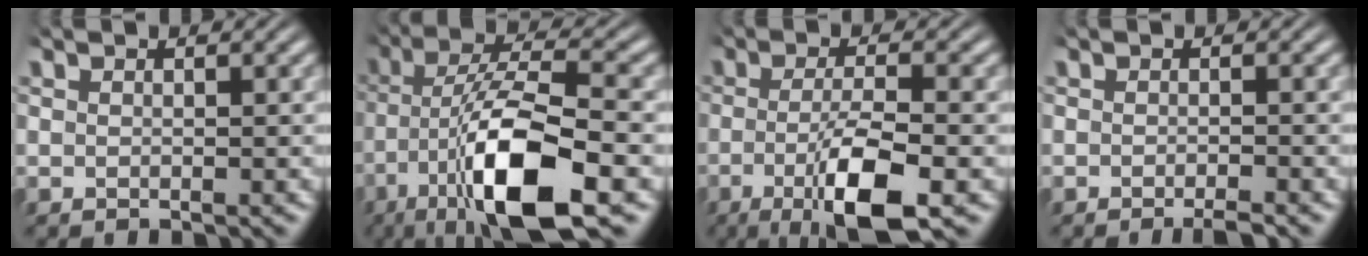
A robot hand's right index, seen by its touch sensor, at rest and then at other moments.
{"total": 9.6, "force": [-2.2, 3.2, 8.8], "torque": [-0.162, -0.020, -0.023]}
{"total": 7.0, "force": [-2.8, 1.4, 6.3], "torque": [-0.108, -0.020, -0.034]}
{"total": 1.3, "force": [-1.2, -0.1, 0.6], "torque": [-0.007, 0.001, -0.025]}